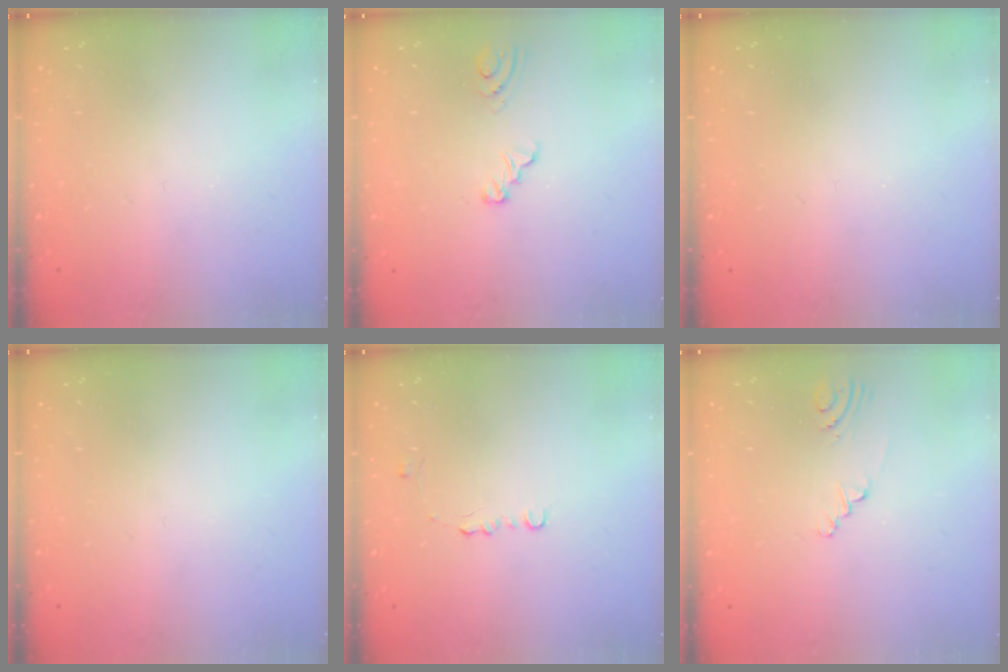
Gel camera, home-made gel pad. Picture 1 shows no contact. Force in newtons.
{"total": 3.7, "press": 3.7, "slide": 0.3}
{"total": 0.0}
{"total": 0.0}
{"total": 6.1, "press": 6.1, "slide": 0.6}
{"total": 2.0, "press": 1.6, "slide": 1.2}